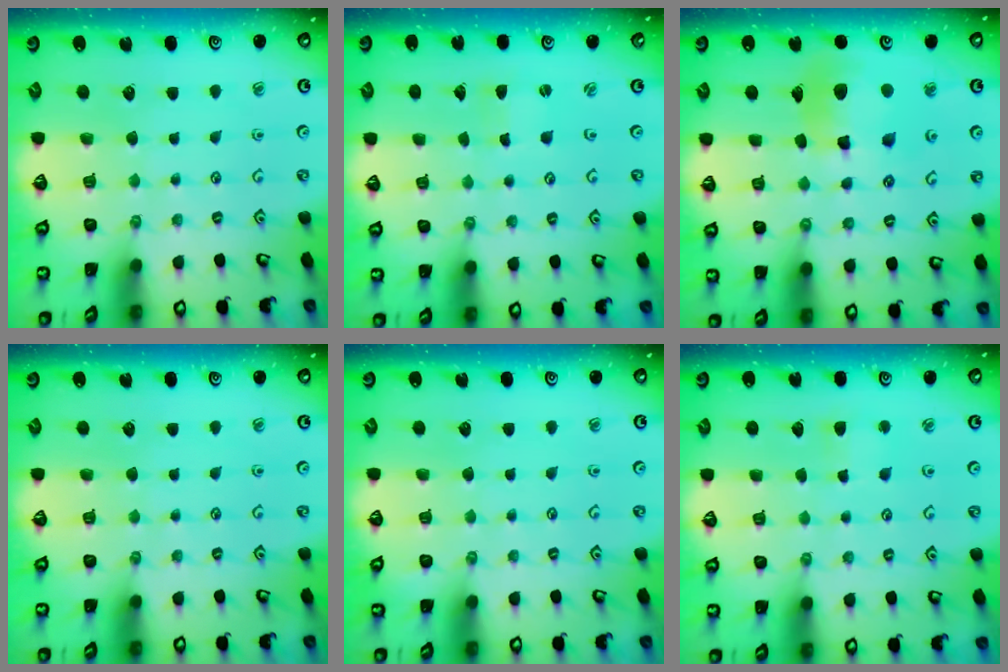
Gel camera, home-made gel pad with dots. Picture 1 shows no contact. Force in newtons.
{"total": 0.8, "press": 0.8, "slide": 0.2}
{"total": 12.4, "press": 12.4, "slide": 1.5}
{"total": 0.0}
{"total": 0.0}
{"total": 3.1, "press": 3.0, "slide": 0.5}